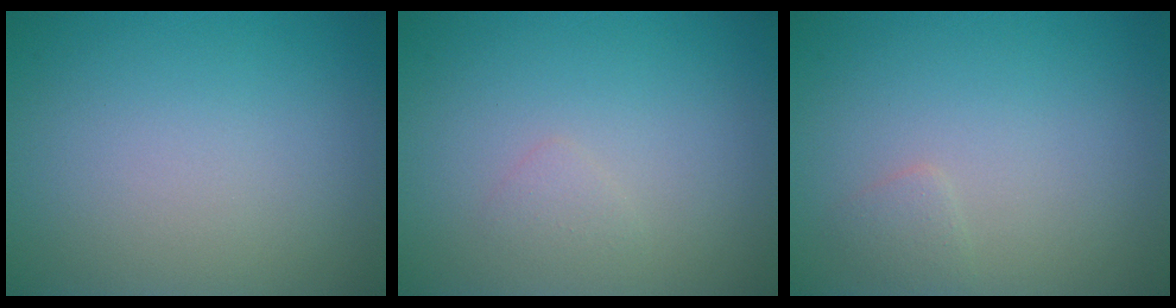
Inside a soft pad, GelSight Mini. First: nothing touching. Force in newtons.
{"total": 0.8, "press": 0.8, "slide": 0.1}
{"total": 0.9, "press": 0.9, "slide": 0.1}